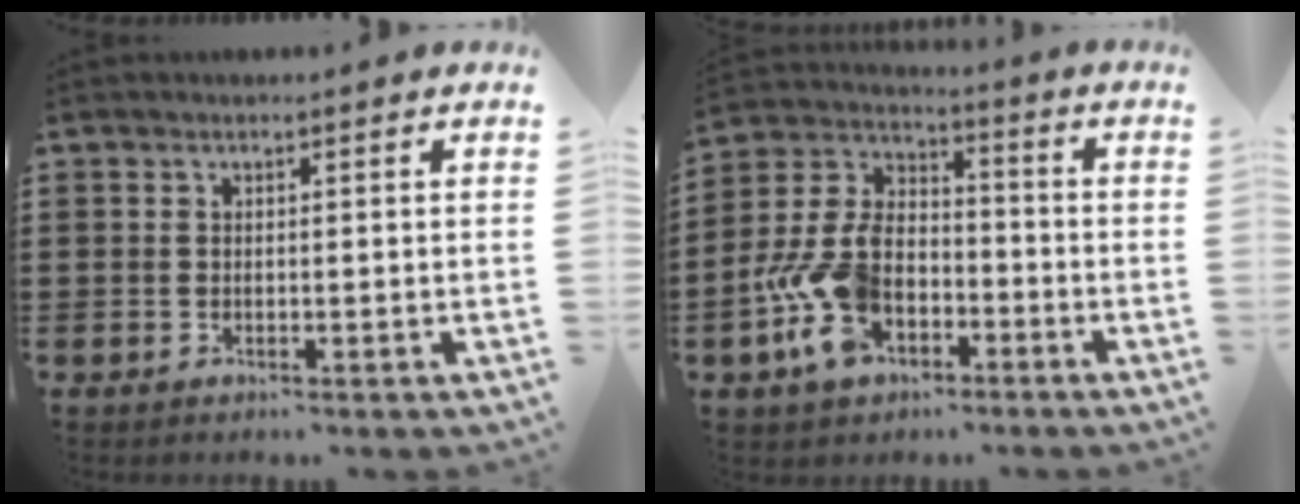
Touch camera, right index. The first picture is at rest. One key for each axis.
{"total": 12.0, "fx": -4.5, "fy": 7.5, "fz": 8.3, "tx": -0.225, "ty": -0.001, "tz": -0.093}